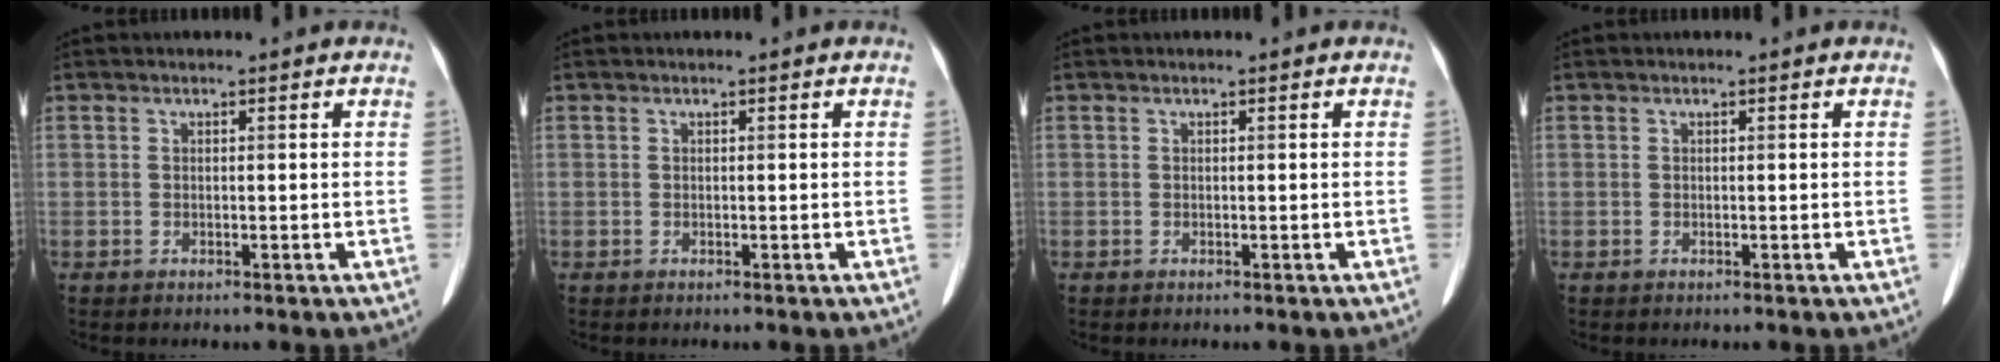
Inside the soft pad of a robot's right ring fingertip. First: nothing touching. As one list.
[{"total": 0.0}, {"total": 0.0}, {"total": 0.0}]